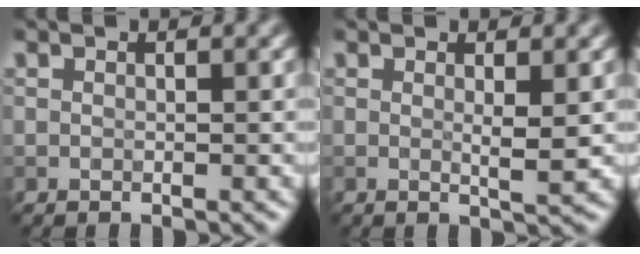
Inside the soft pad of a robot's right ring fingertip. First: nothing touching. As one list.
[{"total": 1.6, "force": [0.4, 0.1, 1.5], "torque": [-0.023, -0.005, 0.004]}]